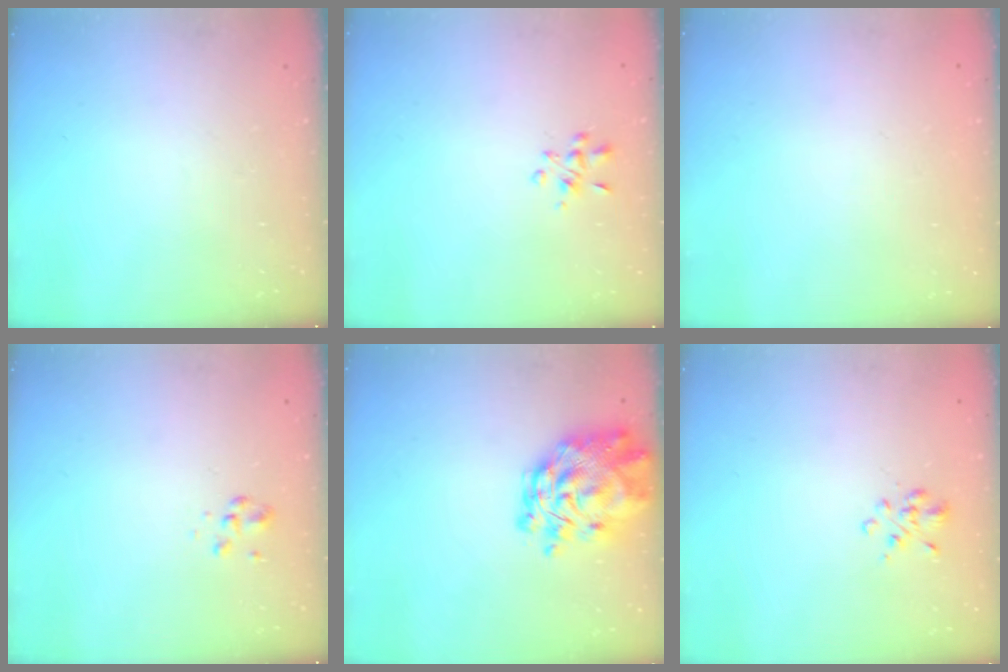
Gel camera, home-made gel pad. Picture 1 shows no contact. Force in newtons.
{"total": 3.6, "press": 3.3, "slide": 1.4}
{"total": 1.8, "press": 1.8, "slide": 0.2}
{"total": 2.5, "press": 2.5, "slide": 0.6}
{"total": 13.1, "press": 12.3, "slide": 4.4}
{"total": 1.9, "press": 1.7, "slide": 0.8}